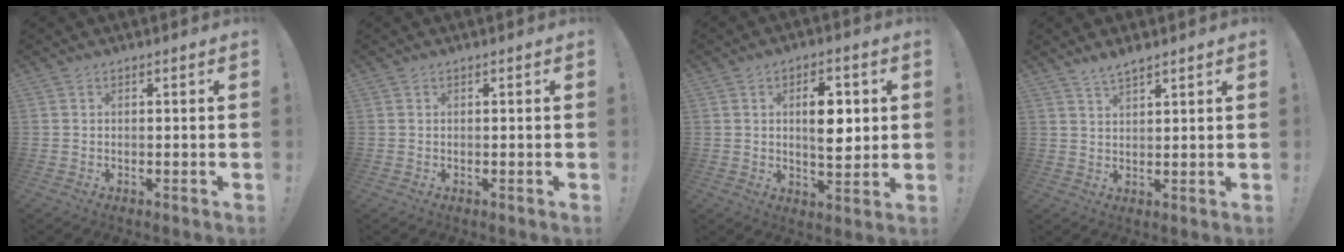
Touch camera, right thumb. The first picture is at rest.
{"total": 0.0}
{"total": 9.2, "force": [1.8, 4.9, 7.6], "torque": [-0.096, -0.003, 0.024]}
{"total": 3.5, "force": [3.0, 0.5, 1.7], "torque": [-0.036, -0.017, 0.055]}